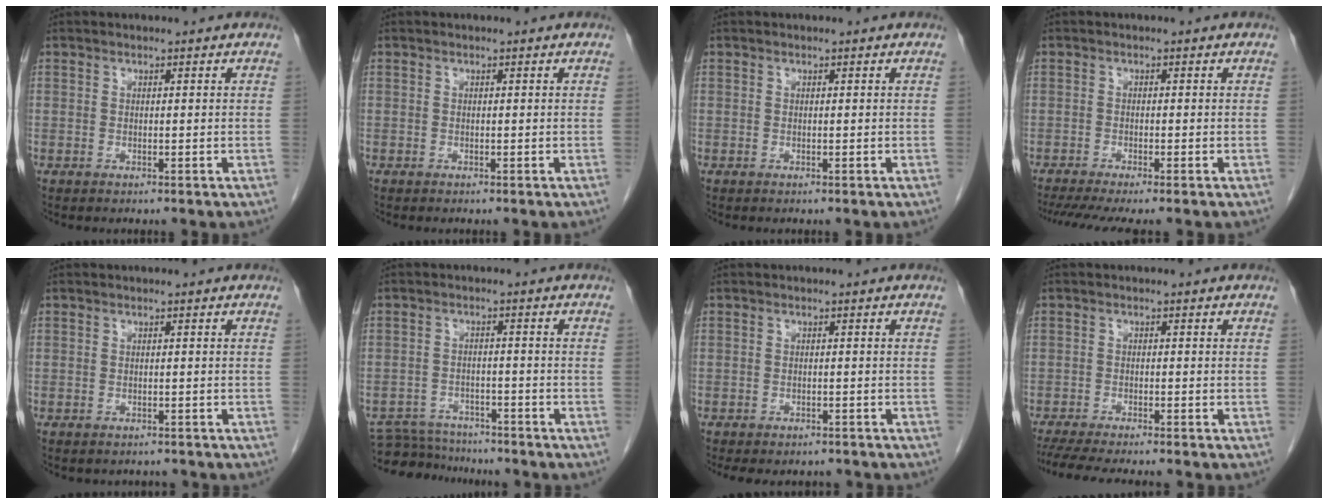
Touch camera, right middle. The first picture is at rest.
{"total": 0.0}
{"total": 0.0}
{"total": 7.0, "force": [-5.7, 0.1, 4.0], "torque": [-0.057, -0.013, -0.092]}
{"total": 1.4, "force": [-1.2, 0.6, -0.1], "torque": [-0.002, 0.000, -0.019]}
{"total": 7.7, "force": [-7.5, 2.0, 0.5], "torque": [-0.009, 0.000, -0.121]}
{"total": 6.3, "force": [-5.5, 2.4, 1.7], "torque": [-0.018, -0.001, -0.068]}
{"total": 9.5, "force": [-8.3, 0.5, 4.7], "torque": [-0.062, -0.018, -0.128]}